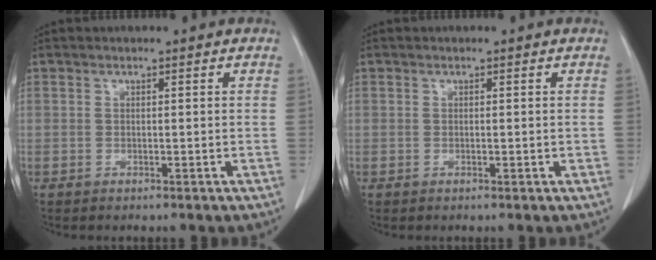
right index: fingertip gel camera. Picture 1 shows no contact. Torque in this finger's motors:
{"motor_torque": [-0.33, 0.55, -0.01, 0.02]}